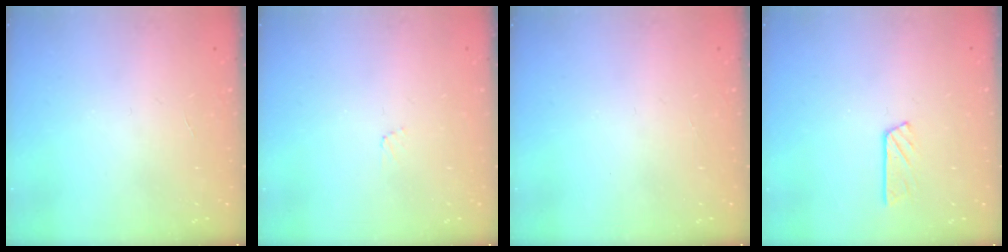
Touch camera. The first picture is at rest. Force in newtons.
{"total": 3.5, "press": 3.5, "slide": 0.4}
{"total": 0.0}
{"total": 4.1, "press": 4.1, "slide": 0.4}